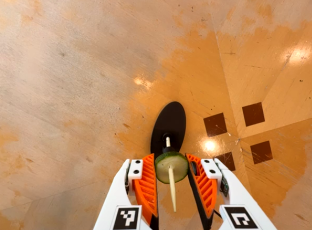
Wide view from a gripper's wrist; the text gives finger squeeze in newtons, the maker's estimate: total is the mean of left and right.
{"total": 9.3, "left": 9.2, "right": 9.4}